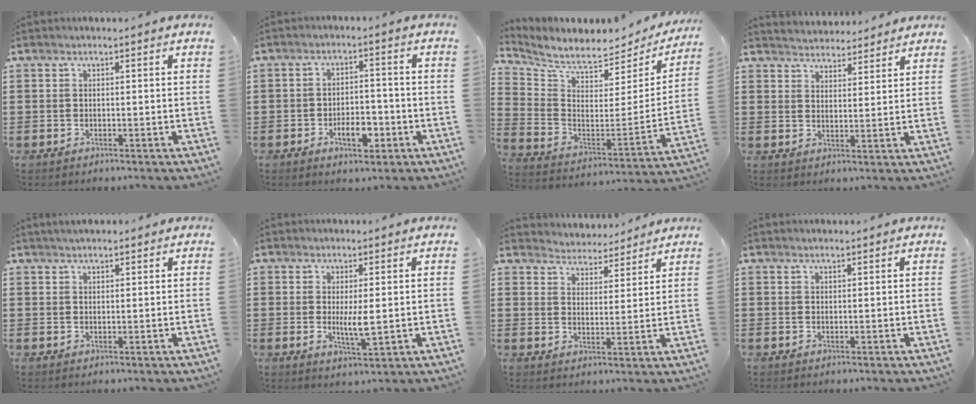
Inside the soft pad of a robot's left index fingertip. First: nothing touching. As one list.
[{"total": 5.0, "force": [-2.4, 2.5, 3.7], "torque": [-0.045, 0.002, -0.047]}, {"total": 5.8, "force": [5.4, 0.9, 1.6], "torque": [-0.065, -0.057, 0.091]}, {"total": 3.5, "force": [3.4, 0.3, -0.4], "torque": [-0.005, -0.016, 0.062]}, {"total": 1.7, "force": [1.5, 0.4, 0.5], "torque": [-0.012, 0.004, 0.029]}, {"total": 4.3, "force": [0.3, 0.9, 4.2], "torque": [-0.068, -0.006, 0.005]}, {"total": 4.1, "force": [4.0, 0.5, -0.5], "torque": [-0.012, -0.025, 0.069]}, {"total": 0.7, "force": [0.7, 0.1, 0.2], "torque": [-0.004, 0.000, 0.014]}]